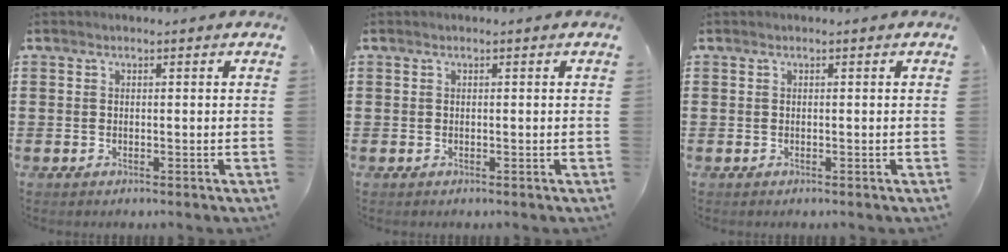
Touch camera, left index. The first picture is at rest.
{"total": 0.0}
{"total": 0.0}